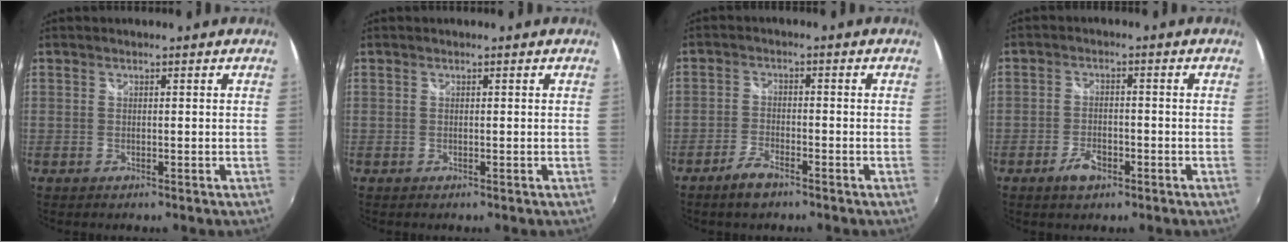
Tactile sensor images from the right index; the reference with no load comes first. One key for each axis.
{"total": 0.0}
{"total": 4.3, "fx": -3.3, "fy": 1.6, "fz": 2.3, "tx": -0.063, "ty": -0.002, "tz": -0.065}
{"total": 4.5, "fx": -2.6, "fy": 2.3, "fz": 2.8, "tx": -0.064, "ty": -0.001, "tz": -0.045}